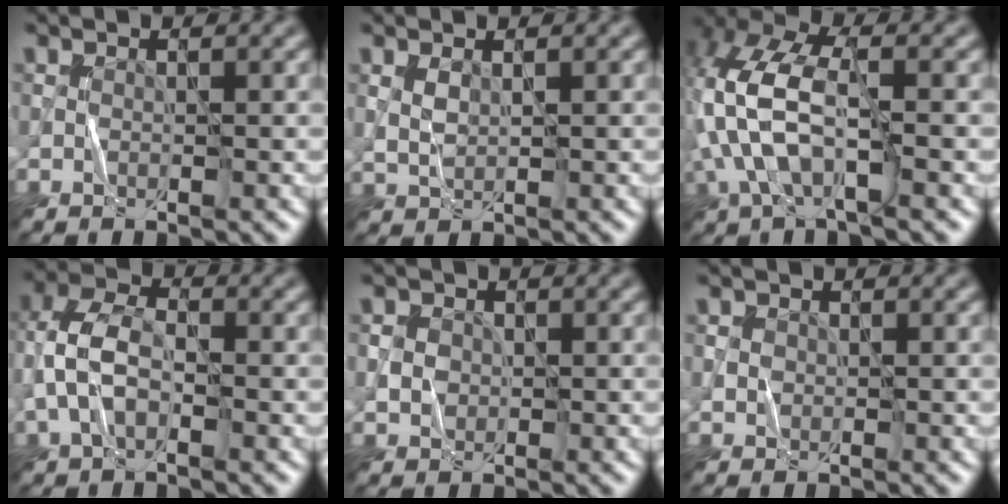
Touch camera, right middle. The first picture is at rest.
{"total": 1.3, "force": [0.6, 0.7, 1.0], "torque": [-0.027, -0.003, 0.017]}
{"total": 8.8, "force": [-1.7, 4.2, 7.6], "torque": [-0.182, 0.013, -0.046]}
{"total": 5.0, "force": [-1.0, 3.0, 3.9], "torque": [-0.092, 0.011, -0.031]}
{"total": 2.2, "force": [0.2, 2.0, 1.0], "torque": [-0.018, 0.001, 0.008]}
{"total": 1.2, "force": [0.1, 1.1, 0.5], "torque": [-0.008, 0.001, -0.001]}